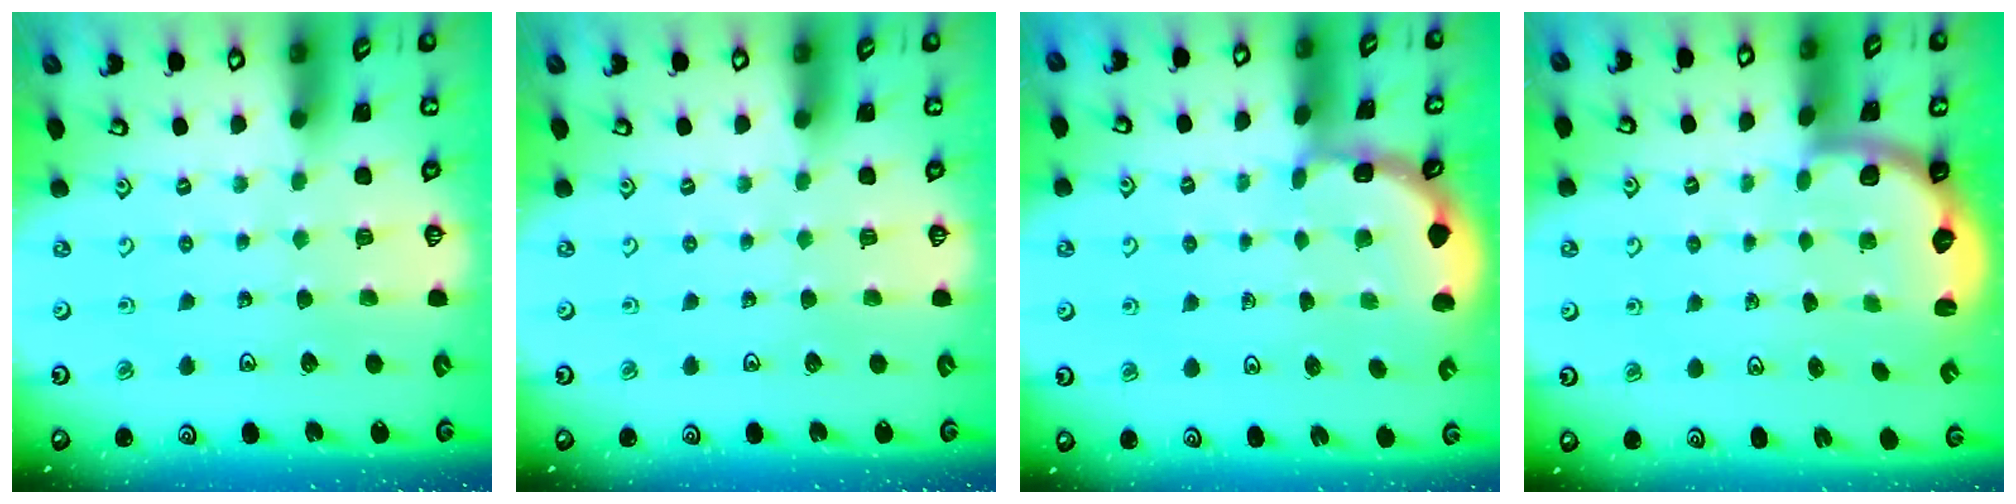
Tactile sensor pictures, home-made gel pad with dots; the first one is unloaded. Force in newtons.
{"total": 0.0}
{"total": 1.9, "press": 1.9, "slide": 0.2}
{"total": 2.5, "press": 2.2, "slide": 1.3}